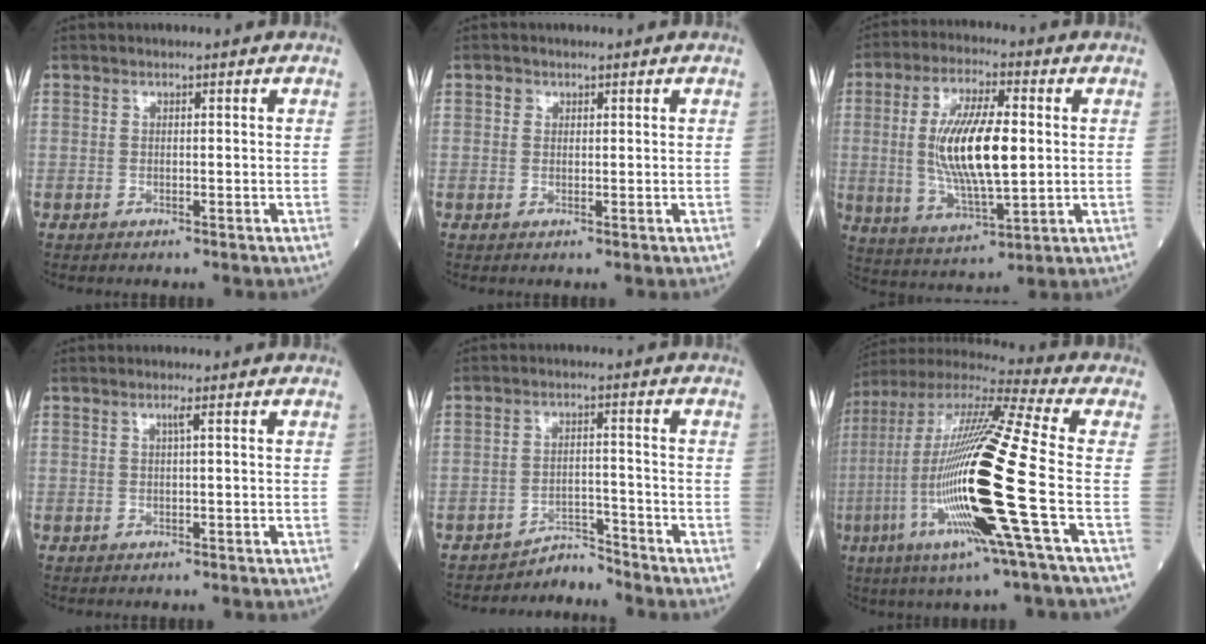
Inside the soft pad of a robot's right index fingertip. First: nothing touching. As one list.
[{"total": 1.0, "force": [0.5, 0.9, 0.2], "torque": [0.002, -0.001, 0.005]}, {"total": 14.2, "force": [0.9, 3.7, 13.7], "torque": [-0.273, -0.001, 0.018]}, {"total": 0.8, "force": [0.2, -0.3, 0.7], "torque": [-0.019, -0.002, 0.008]}, {"total": 3.6, "force": [-3.4, 0.1, -1.4], "torque": [0.031, 0.009, -0.052]}, {"total": 24.4, "force": [-5.1, 0.3, 23.9], "torque": [-0.497, -0.031, -0.112]}]